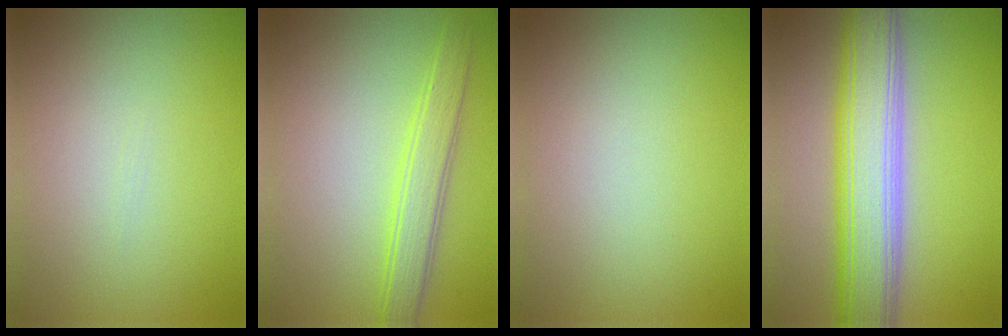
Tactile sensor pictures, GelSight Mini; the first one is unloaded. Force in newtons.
{"total": 2.4, "press": 2.4, "slide": 0.2}
{"total": 0.0}
{"total": 8.8, "press": 8.8, "slide": 0.3}